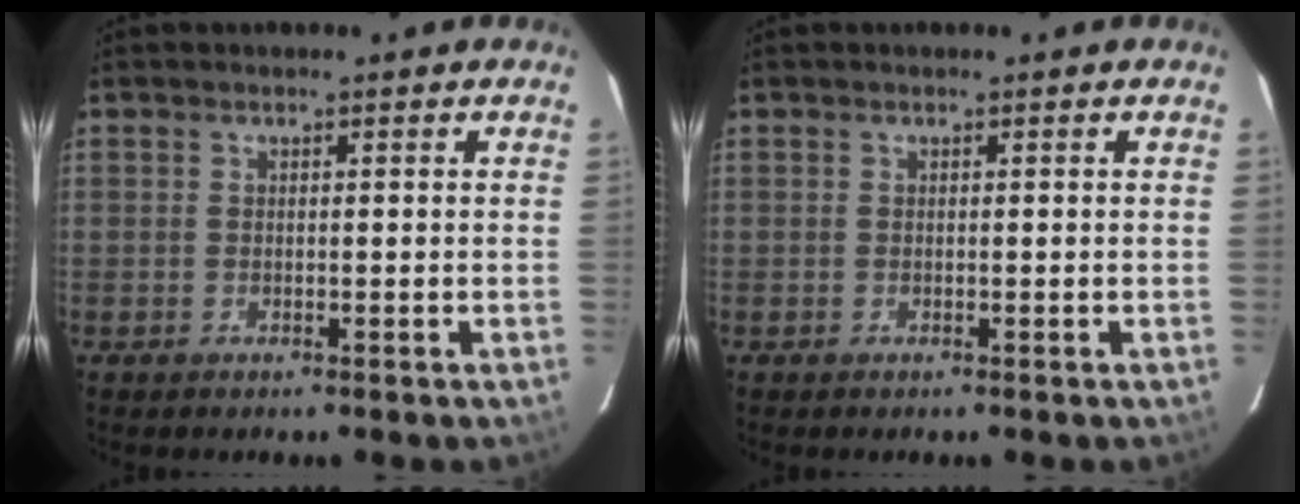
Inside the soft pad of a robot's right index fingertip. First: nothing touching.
{"total": 0.0}